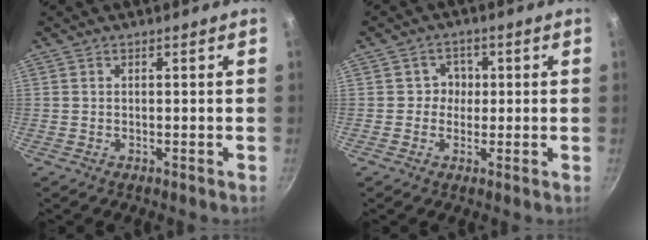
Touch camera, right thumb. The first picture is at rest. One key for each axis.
{"total": 3.3, "fx": 0.1, "fy": 3.1, "fz": 1.2, "tx": 0.010, "ty": 0.009, "tz": -0.007}